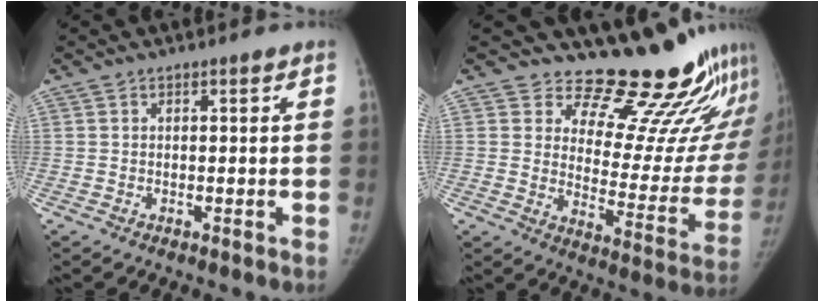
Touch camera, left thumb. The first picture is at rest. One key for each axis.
{"total": 19.4, "fx": 17.7, "fy": 5.8, "fz": 5.5, "tx": -0.010, "ty": -0.169, "tz": 0.222}